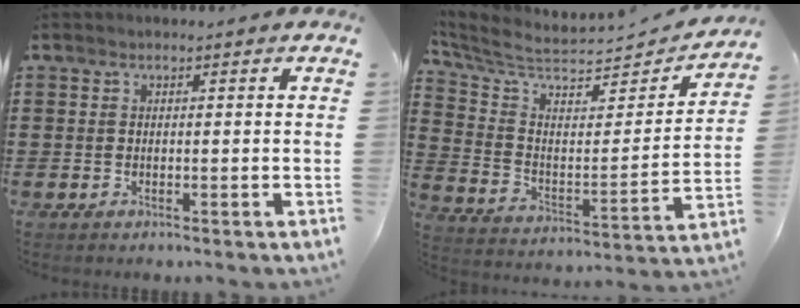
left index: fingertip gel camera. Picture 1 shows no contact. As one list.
[{"total": 6.3, "force": [5.4, 1.6, 2.8], "torque": [-0.084, -0.048, 0.090]}]